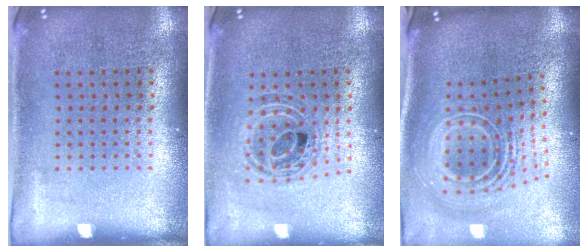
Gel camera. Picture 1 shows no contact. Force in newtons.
{"total": 0.7, "press": 0.7, "slide": 0.1}
{"total": 2.9, "press": 1.9, "slide": 2.1}